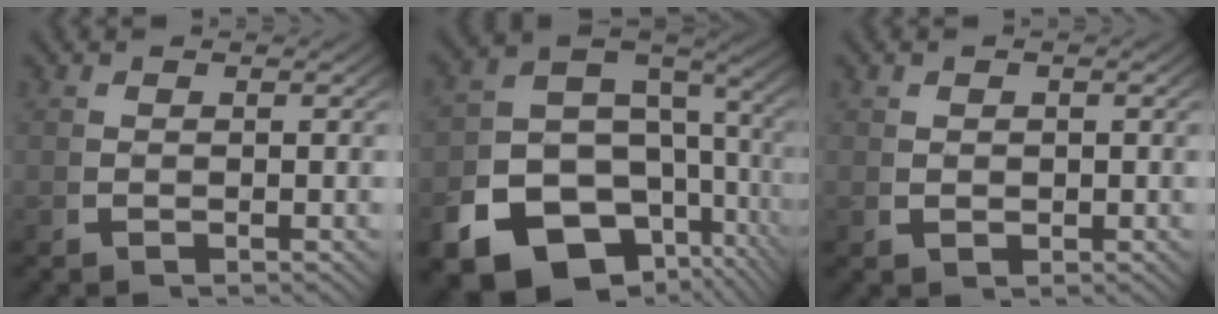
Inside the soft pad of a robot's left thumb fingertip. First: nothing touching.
{"total": 16.0, "force": [-5.7, 11.6, 9.5], "torque": [-0.179, -0.051, -0.087]}
{"total": 1.2, "force": [0.3, 0.9, 0.7], "torque": [-0.014, -0.004, 0.009]}